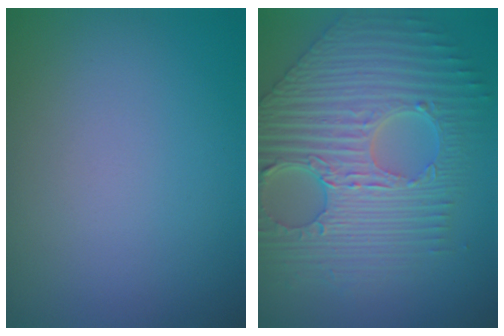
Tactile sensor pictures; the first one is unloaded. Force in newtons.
{"total": 9.8, "press": 6.8, "slide": 7.1}